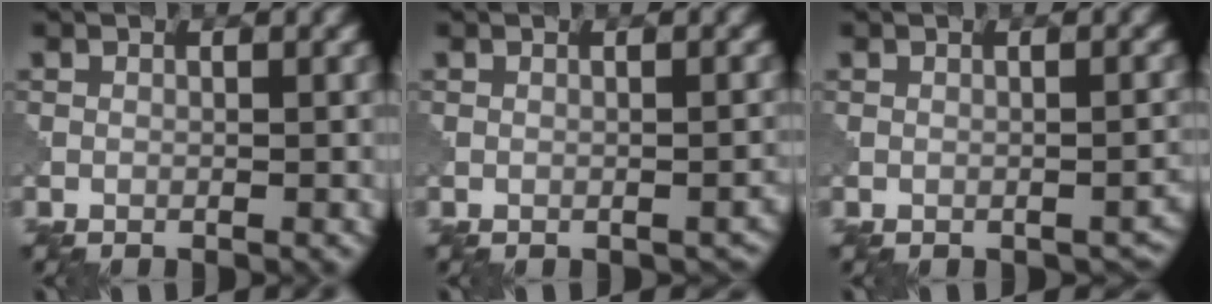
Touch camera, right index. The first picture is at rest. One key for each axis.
{"total": 0.8, "fx": -0.3, "fy": 0.6, "fz": 0.5, "tx": -0.010, "ty": -0.007, "tz": -0.002}
{"total": 1.2, "fx": -0.6, "fy": 0.7, "fz": 0.7, "tx": -0.011, "ty": -0.008, "tz": -0.004}